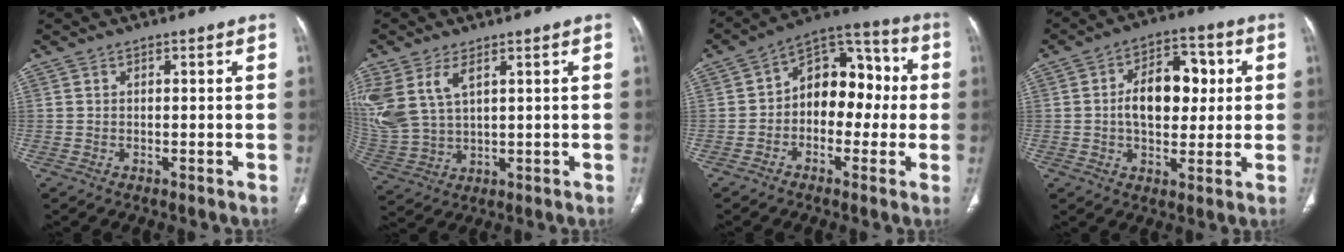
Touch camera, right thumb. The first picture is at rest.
{"total": 12.5, "force": [5.0, 7.2, 8.9], "torque": [-0.217, -0.008, 0.117]}
{"total": 13.2, "force": [-0.4, 9.0, 9.6], "torque": [-0.088, 0.045, -0.024]}
{"total": 12.8, "force": [1.3, 8.0, 10.0], "torque": [-0.121, 0.018, 0.017]}